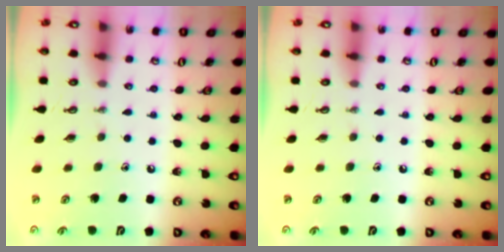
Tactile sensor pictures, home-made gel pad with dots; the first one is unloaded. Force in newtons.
{"total": 0.0}